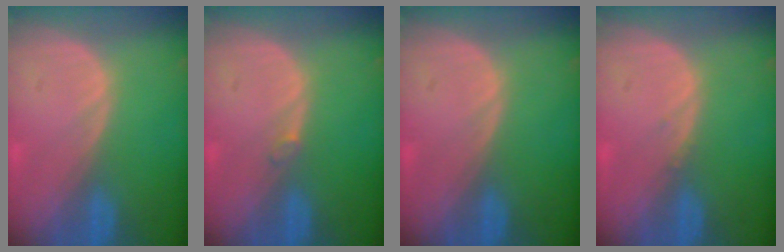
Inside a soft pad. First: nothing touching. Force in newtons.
{"total": 0.7, "press": 0.7, "slide": 0.2}
{"total": 0.0}
{"total": 0.5, "press": 0.5, "slide": 0.2}